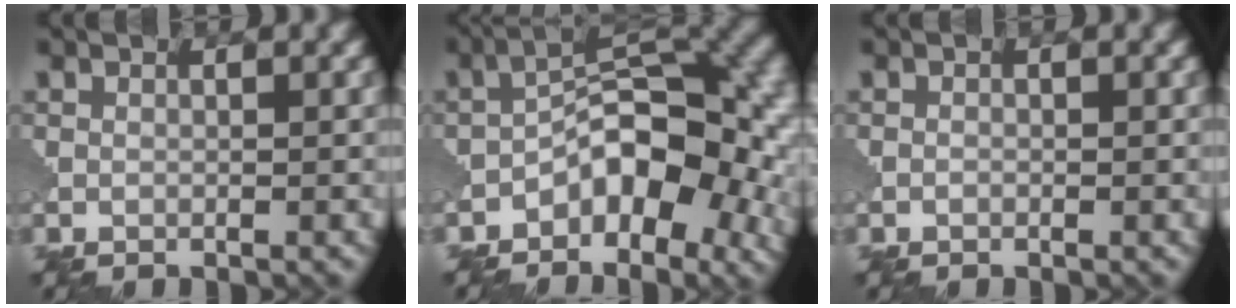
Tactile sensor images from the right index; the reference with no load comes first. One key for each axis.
{"total": 10.3, "fx": -3.3, "fy": 5.4, "fz": 8.1, "tx": -0.100, "ty": 0.017, "tz": -0.065}
{"total": 0.0}